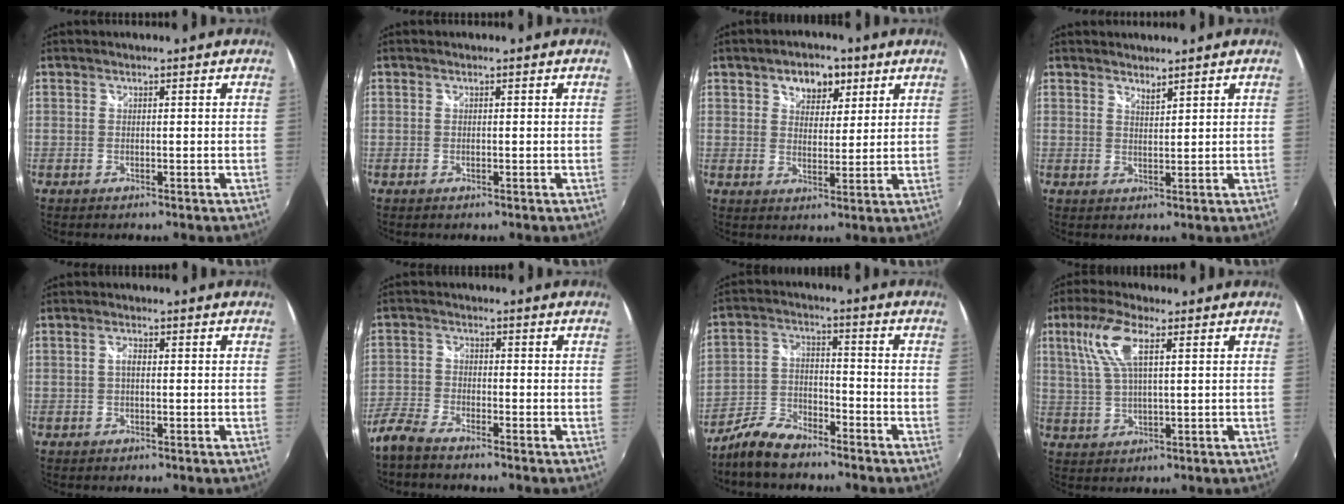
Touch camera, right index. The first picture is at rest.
{"total": 0.0}
{"total": 6.8, "force": [3.7, 4.4, 3.7], "torque": [-0.054, 0.016, 0.058]}
{"total": 1.9, "force": [1.7, 0.2, 0.6], "torque": [-0.008, 0.000, 0.030]}
{"total": 1.4, "force": [0.0, 0.7, 1.2], "torque": [-0.023, 0.005, -0.003]}
{"total": 5.1, "force": [-4.4, 1.4, 2.2], "torque": [-0.059, -0.006, -0.099]}
{"total": 8.8, "force": [-7.3, 3.0, 3.9], "torque": [-0.089, 0.009, -0.141]}
{"total": 8.6, "force": [3.3, 2.6, 7.5], "torque": [-0.155, 0.014, 0.065]}